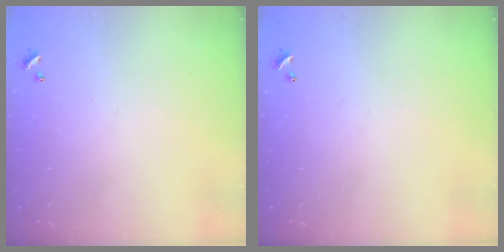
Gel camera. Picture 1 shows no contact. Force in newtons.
{"total": 0.0}